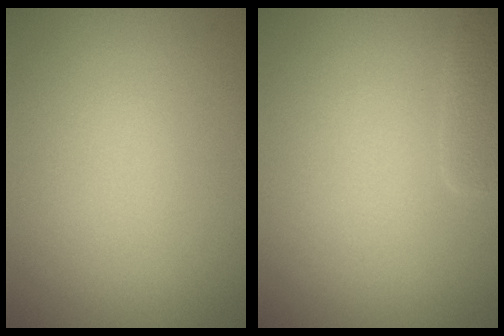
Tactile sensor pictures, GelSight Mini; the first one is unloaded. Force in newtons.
{"total": 1.4, "press": 1.4, "slide": 0.2}